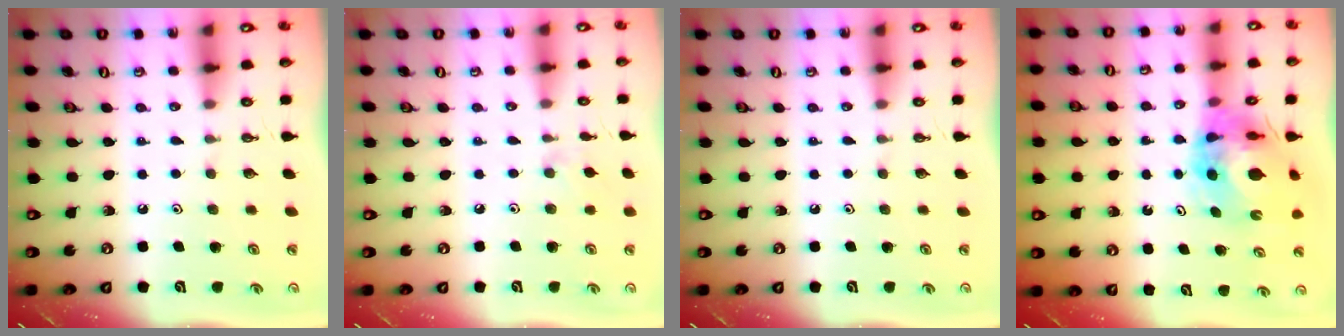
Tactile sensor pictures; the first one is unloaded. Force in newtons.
{"total": 4.6, "press": 4.5, "slide": 0.8}
{"total": 0.0}
{"total": 12.1, "press": 12.0, "slide": 1.5}